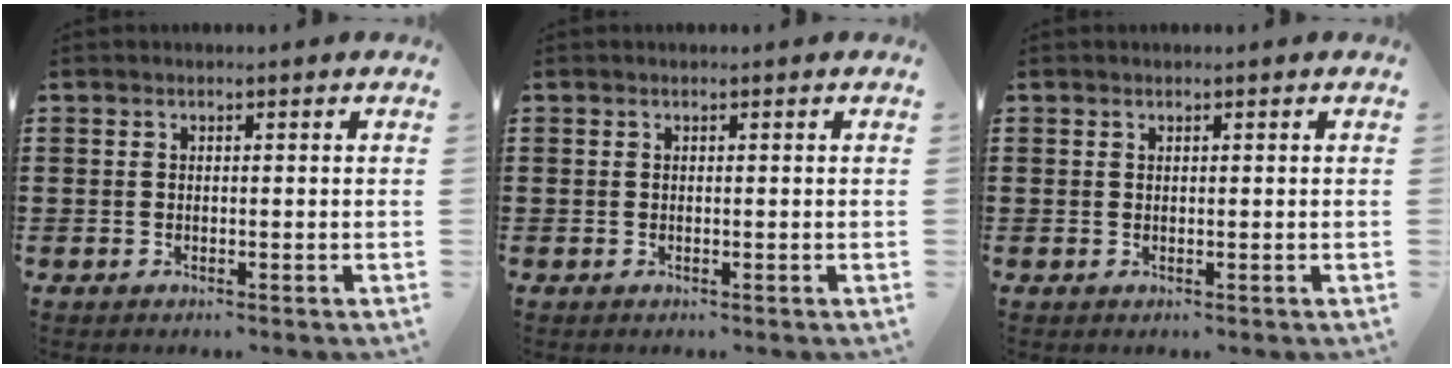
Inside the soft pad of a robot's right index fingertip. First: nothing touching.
{"total": 0.0}
{"total": 0.0}